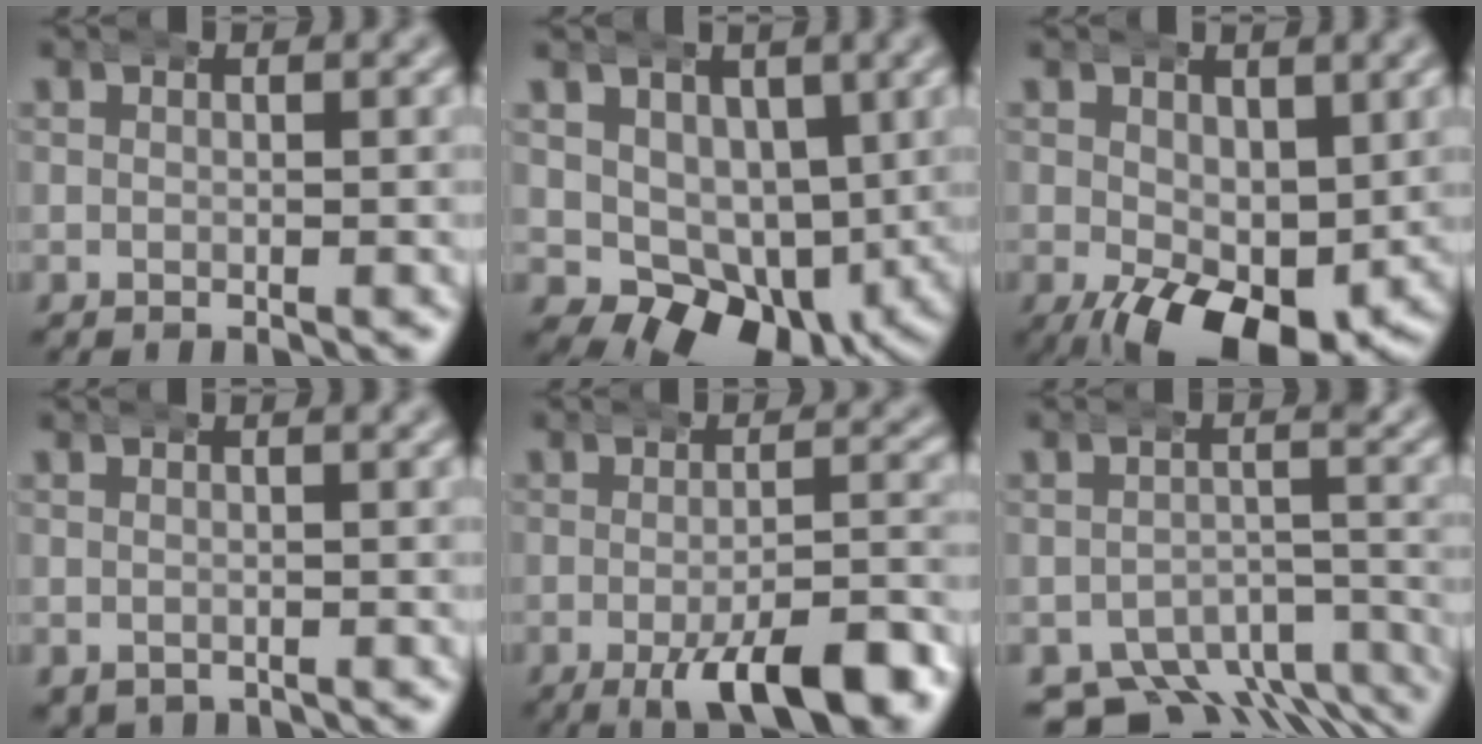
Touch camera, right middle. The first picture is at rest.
{"total": 7.4, "force": [-1.4, 5.5, 4.7], "torque": [-0.099, -0.050, -0.002]}
{"total": 7.8, "force": [-2.6, 4.1, 6.0], "torque": [-0.106, -0.050, -0.016]}
{"total": 1.2, "force": [-0.6, 1.0, 0.3], "torque": [-0.018, -0.013, -0.001]}
{"total": 8.3, "force": [-4.5, 2.7, 6.4], "torque": [-0.087, -0.019, -0.063]}
{"total": 9.0, "force": [-6.8, 4.4, 3.9], "torque": [-0.046, -0.028, -0.104]}